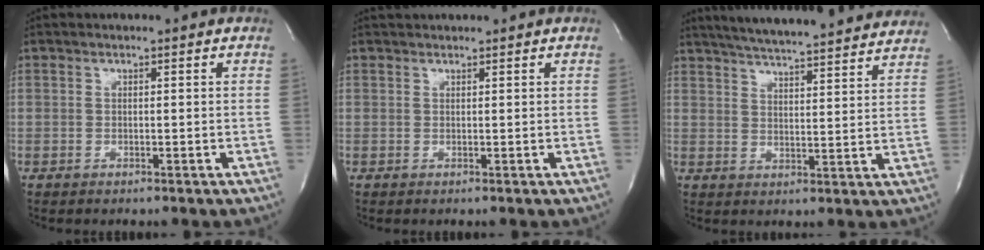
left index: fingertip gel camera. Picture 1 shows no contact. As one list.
[{"total": 1.9, "force": [1.9, 0.2, 0.3], "torque": [-0.007, 0.024, 0.033]}, {"total": 23.5, "force": [21.4, 1.9, 9.5], "torque": [-0.156, -0.005, 0.279]}]